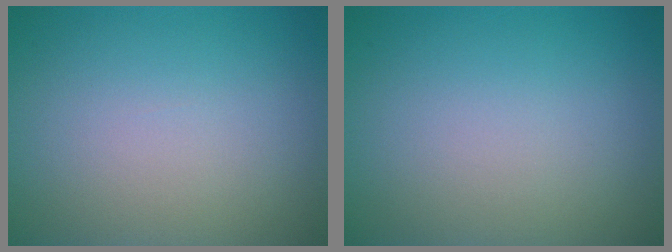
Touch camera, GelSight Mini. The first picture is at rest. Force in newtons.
{"total": 0.0}